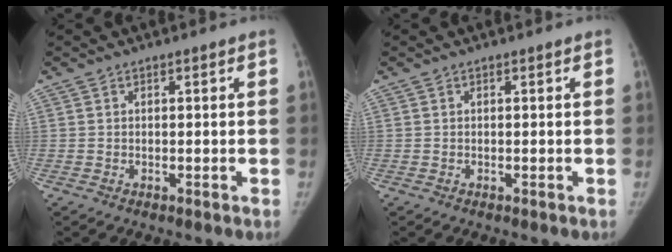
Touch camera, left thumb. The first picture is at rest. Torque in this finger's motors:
{"motor_torque": [-0.03, 0.03, 0.17, -0.17, 0.00]}